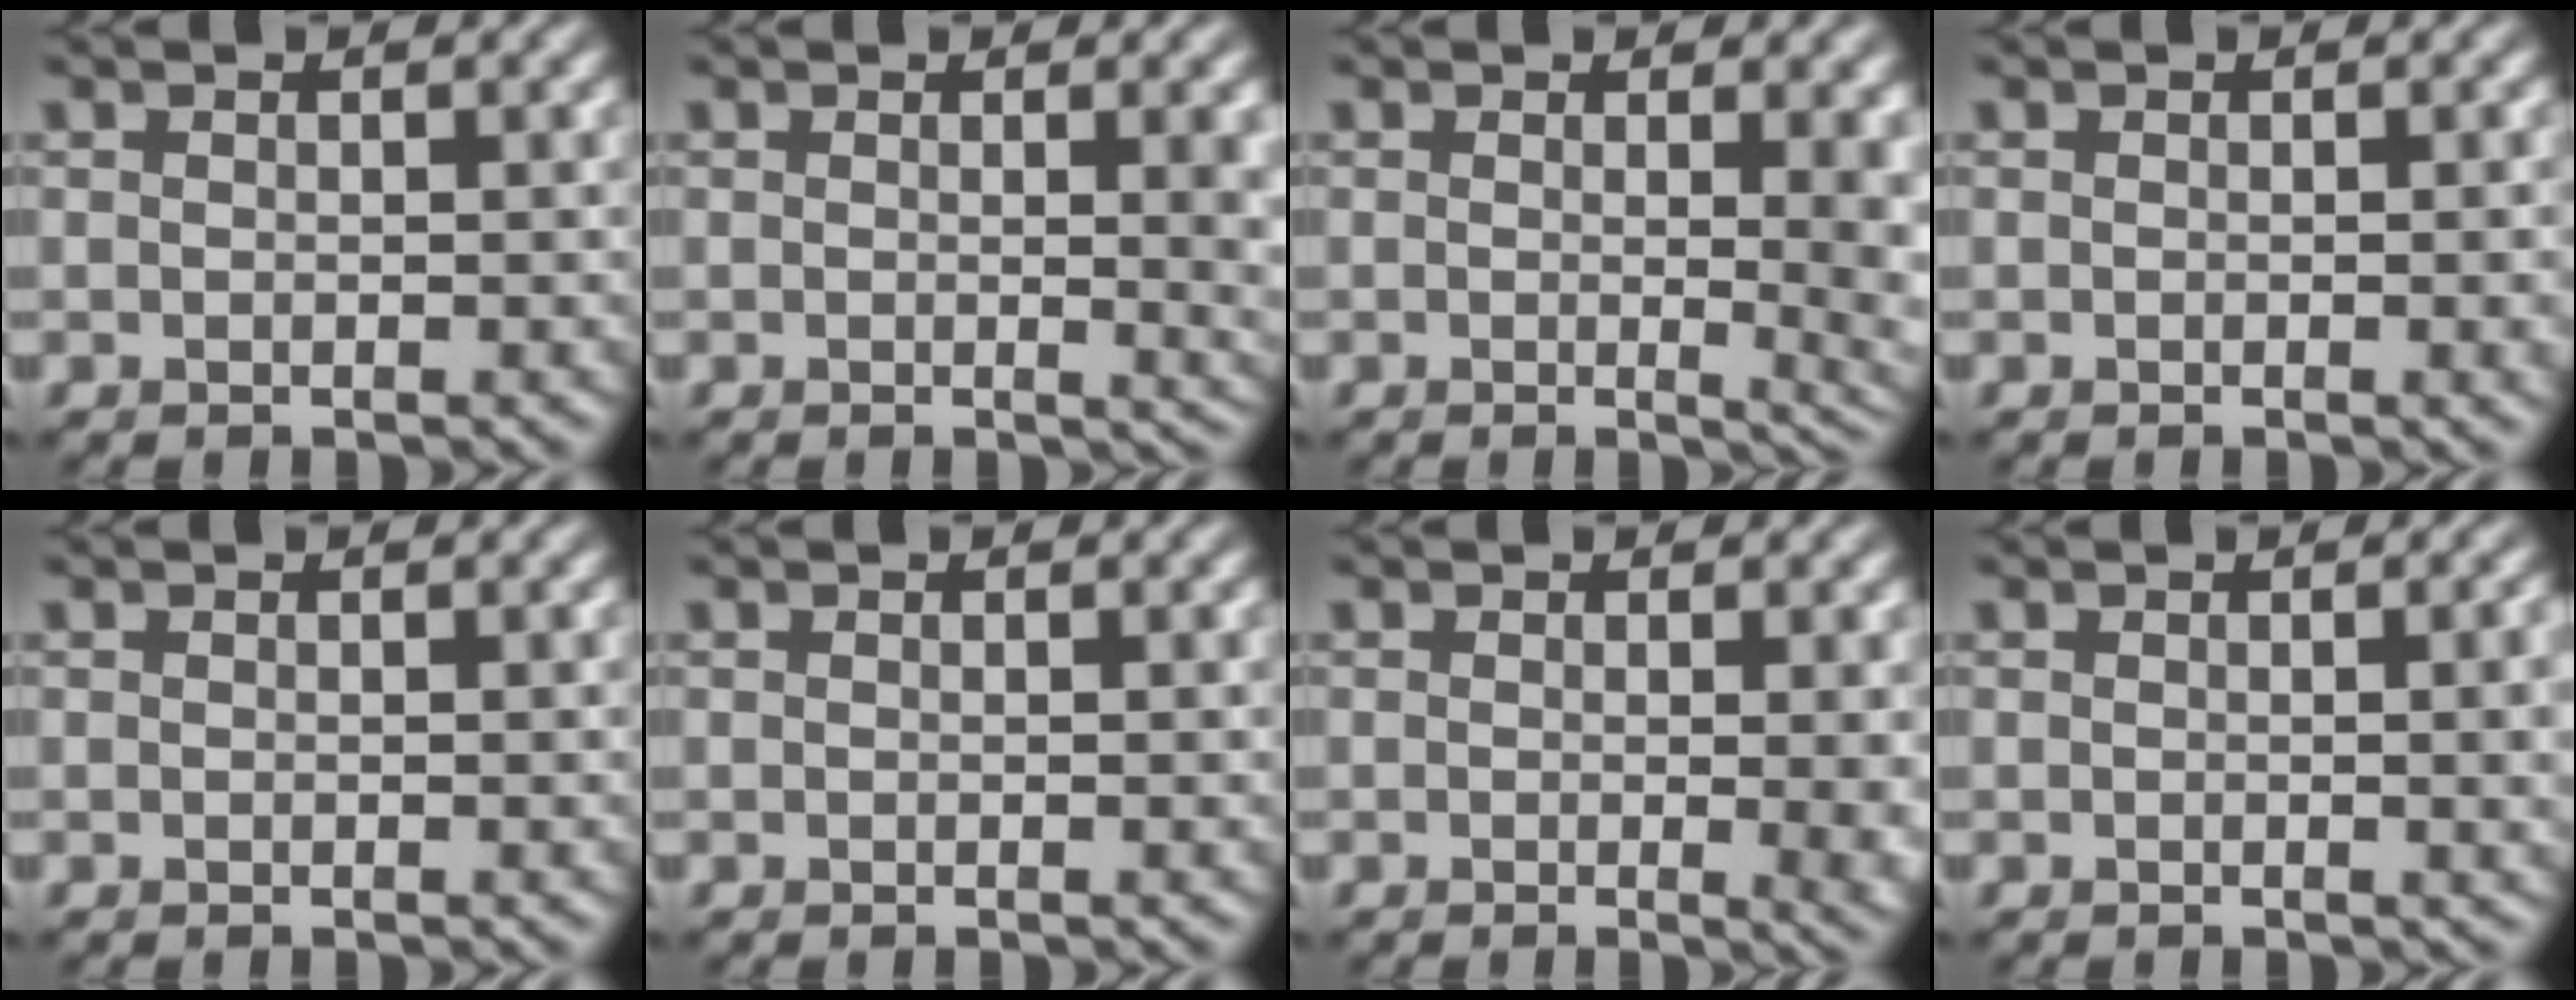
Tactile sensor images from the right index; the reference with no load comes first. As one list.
[{"total": 4.3, "force": [0.3, 1.5, 4.0], "torque": [-0.035, -0.003, 0.005]}, {"total": 7.1, "force": [0.4, 3.4, 6.3], "torque": [-0.023, -0.001, 0.002]}, {"total": 1.8, "force": [-0.1, 0.5, 1.7], "torque": [-0.018, -0.002, -0.004]}, {"total": 0.0}, {"total": 0.0}, {"total": 4.7, "force": [0.0, 1.9, 4.3], "torque": [-0.029, -0.005, 0.001]}, {"total": 3.6, "force": [0.1, 1.1, 3.4], "torque": [-0.034, 0.003, -0.001]}]